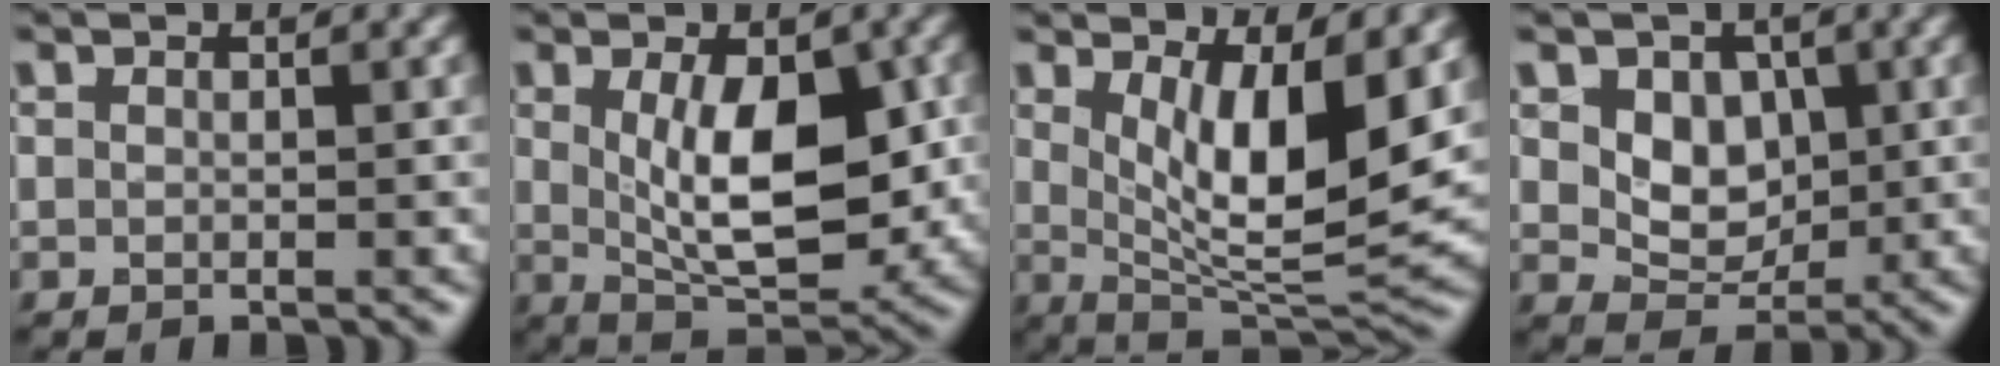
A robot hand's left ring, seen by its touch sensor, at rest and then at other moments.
{"total": 8.4, "force": [0.6, 3.9, 7.4], "torque": [-0.124, -0.011, 0.018]}
{"total": 8.7, "force": [1.9, 2.7, 8.0], "torque": [-0.131, -0.025, 0.042]}
{"total": 3.9, "force": [0.8, 3.1, 2.3], "torque": [-0.043, -0.010, 0.010]}